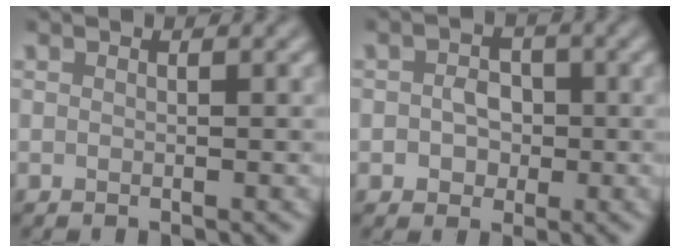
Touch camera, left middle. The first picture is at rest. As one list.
[{"total": 2.2, "force": [-0.5, 1.9, 1.0], "torque": [-0.013, -0.002, -0.011]}]